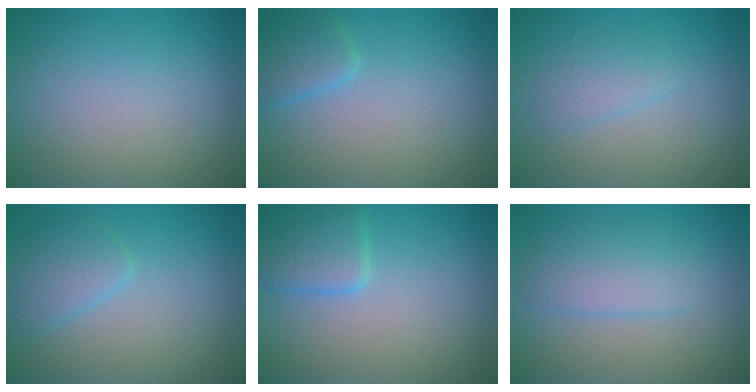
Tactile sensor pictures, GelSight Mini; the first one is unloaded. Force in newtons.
{"total": 1.9, "press": 1.9, "slide": 0.2}
{"total": 1.6, "press": 1.6, "slide": 0.0}
{"total": 2.2, "press": 2.2, "slide": 0.1}
{"total": 2.9, "press": 2.9, "slide": 0.2}
{"total": 2.9, "press": 2.9, "slide": 0.0}